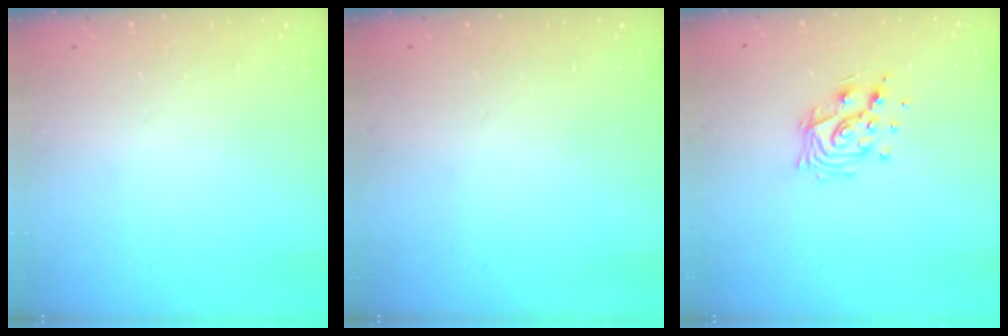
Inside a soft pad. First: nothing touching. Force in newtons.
{"total": 0.0}
{"total": 10.9, "press": 10.8, "slide": 0.9}